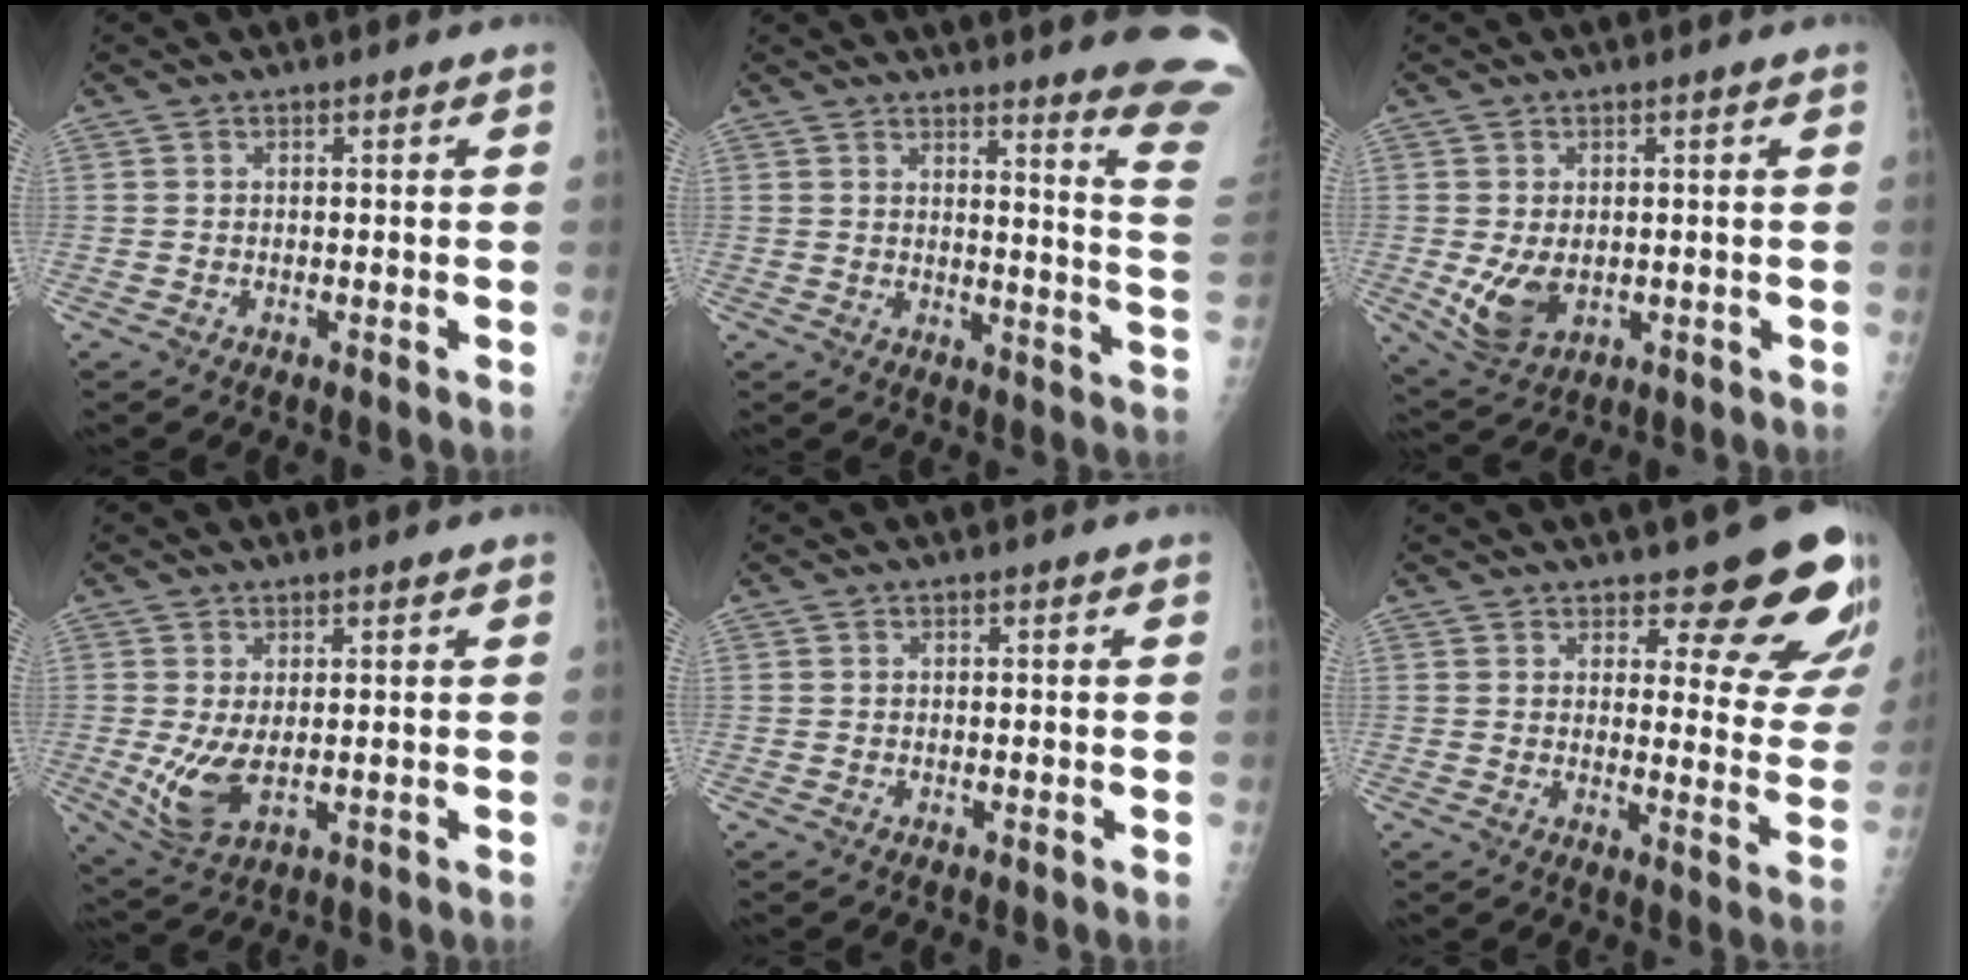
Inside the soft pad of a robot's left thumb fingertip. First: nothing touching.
{"total": 18.0, "force": [15.8, -0.5, 8.4], "torque": [-0.090, -0.167, 0.167]}
{"total": 6.8, "force": [-0.5, 4.4, 5.2], "torque": [-0.090, -0.011, 0.007]}
{"total": 6.8, "force": [0.3, 3.1, 6.1], "torque": [-0.126, -0.008, 0.019]}
{"total": 0.0}
{"total": 14.7, "force": [10.8, 5.0, 8.5], "torque": [-0.054, -0.077, 0.121]}